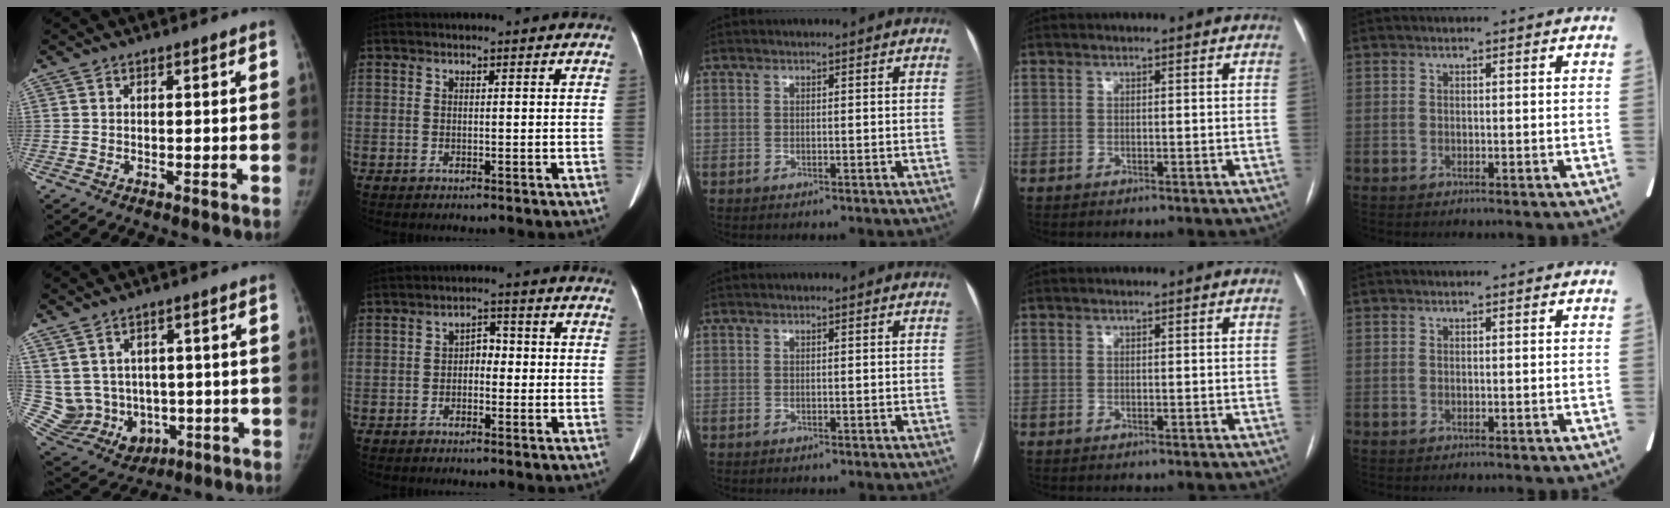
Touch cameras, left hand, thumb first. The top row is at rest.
{"thumb": {"total": 12.0, "force": [-0.2, 10.8, 5.3], "torque": [-0.087, 0.013, 0.035]}, "index": {"total": 3.2, "force": [-0.5, 2.0, 2.4], "torque": [-0.036, 0.020, -0.012]}}